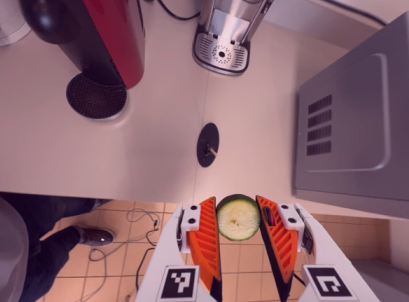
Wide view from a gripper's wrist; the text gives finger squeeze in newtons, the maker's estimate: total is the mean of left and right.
{"total": 8.4, "left": 8.3, "right": 8.5}